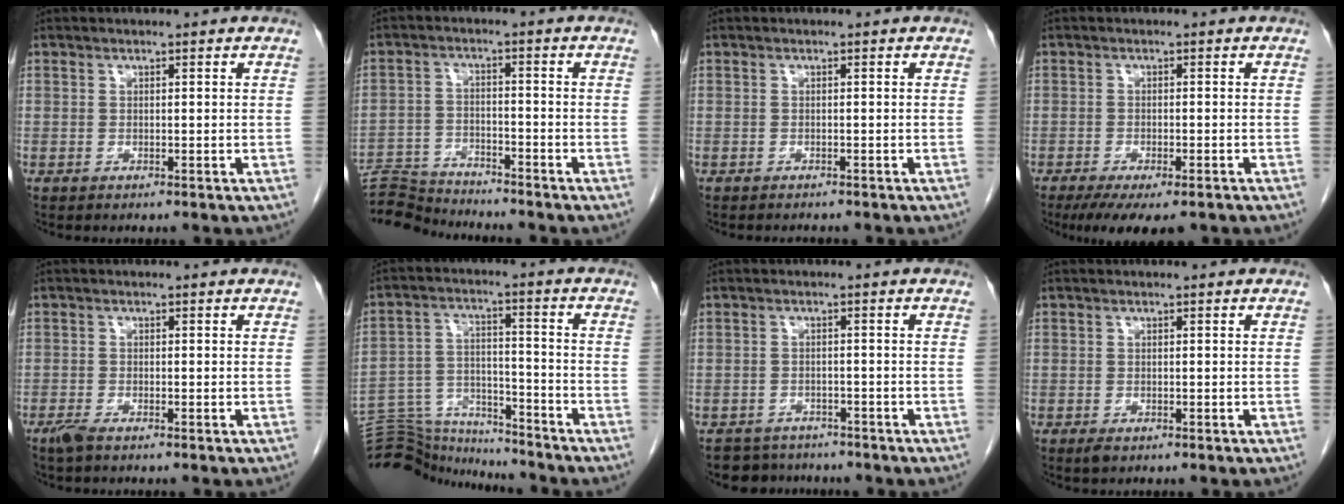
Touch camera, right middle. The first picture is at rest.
{"total": 8.1, "force": [-8.1, 0.1, 0.1], "torque": [-0.009, -0.004, -0.147]}
{"total": 1.4, "force": [-1.3, 0.2, 0.3], "torque": [-0.009, -0.005, -0.015]}
{"total": 8.7, "force": [-6.4, 2.5, 5.3], "torque": [-0.075, -0.014, -0.095]}
{"total": 1.7, "force": [-1.3, 0.3, 1.0], "torque": [-0.029, -0.005, -0.025]}
{"total": 14.4, "force": [-14.2, 1.7, 1.6], "torque": [-0.037, 0.030, -0.232]}
{"total": 5.0, "force": [-4.4, 2.3, -0.2], "torque": [0.008, 0.006, -0.064]}
{"total": 1.0, "force": [-0.6, 0.4, 0.6], "torque": [-0.013, -0.001, -0.006]}